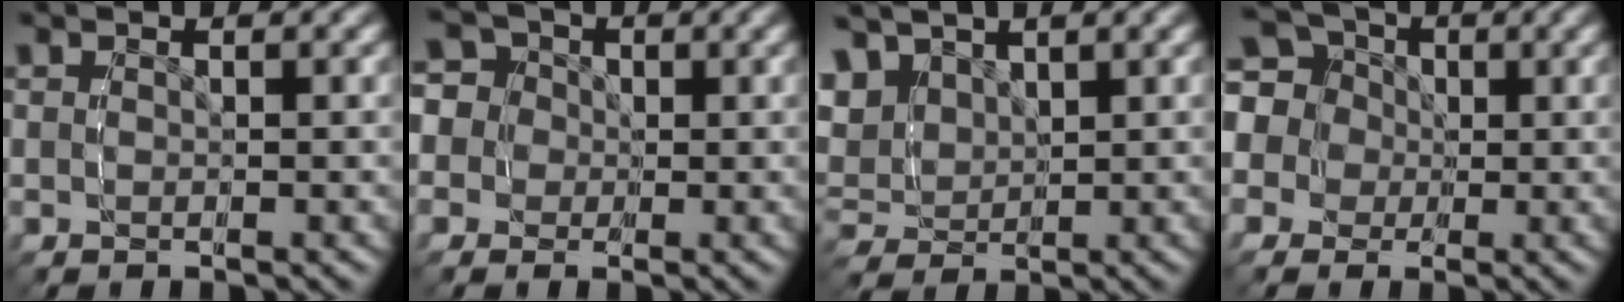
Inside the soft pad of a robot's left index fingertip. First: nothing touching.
{"total": 9.2, "force": [2.3, 8.4, 2.9], "torque": [-0.053, -0.004, 0.029]}
{"total": 5.9, "force": [2.0, 5.2, 1.9], "torque": [-0.063, -0.001, 0.033]}
{"total": 13.1, "force": [3.3, 11.3, 5.8], "torque": [-0.106, -0.002, 0.039]}